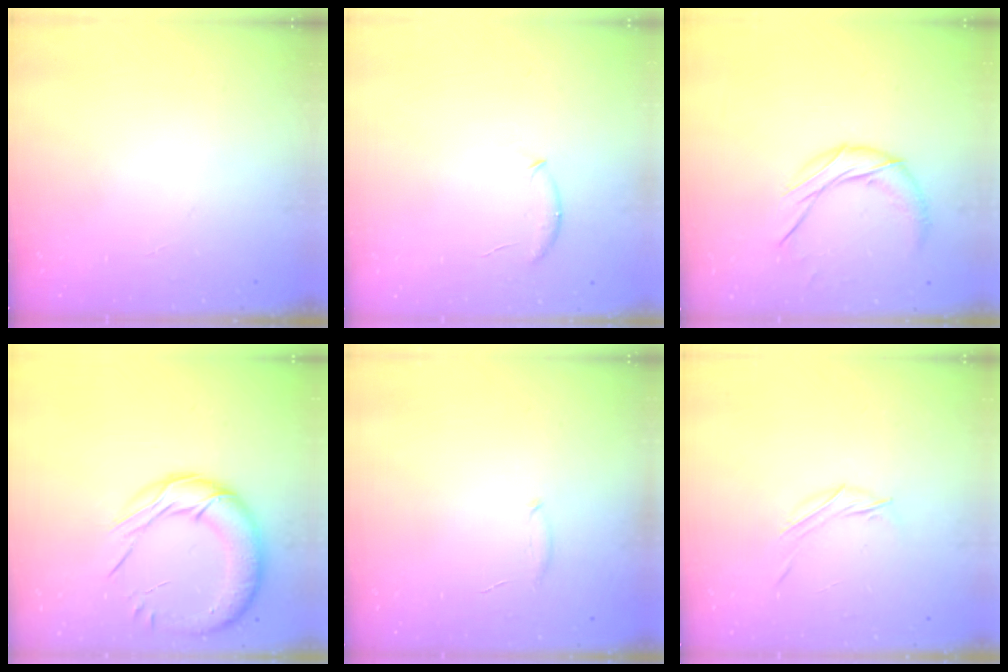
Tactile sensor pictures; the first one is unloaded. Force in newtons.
{"total": 7.4, "press": 7.2, "slide": 1.9}
{"total": 9.9, "press": 9.9, "slide": 0.3}
{"total": 17.1, "press": 16.7, "slide": 3.5}
{"total": 5.9, "press": 5.7, "slide": 1.4}
{"total": 4.0, "press": 3.9, "slide": 1.0}